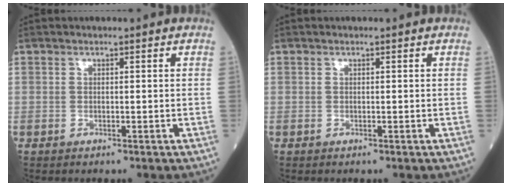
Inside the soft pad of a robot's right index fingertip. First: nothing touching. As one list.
[{"total": 0.0}]